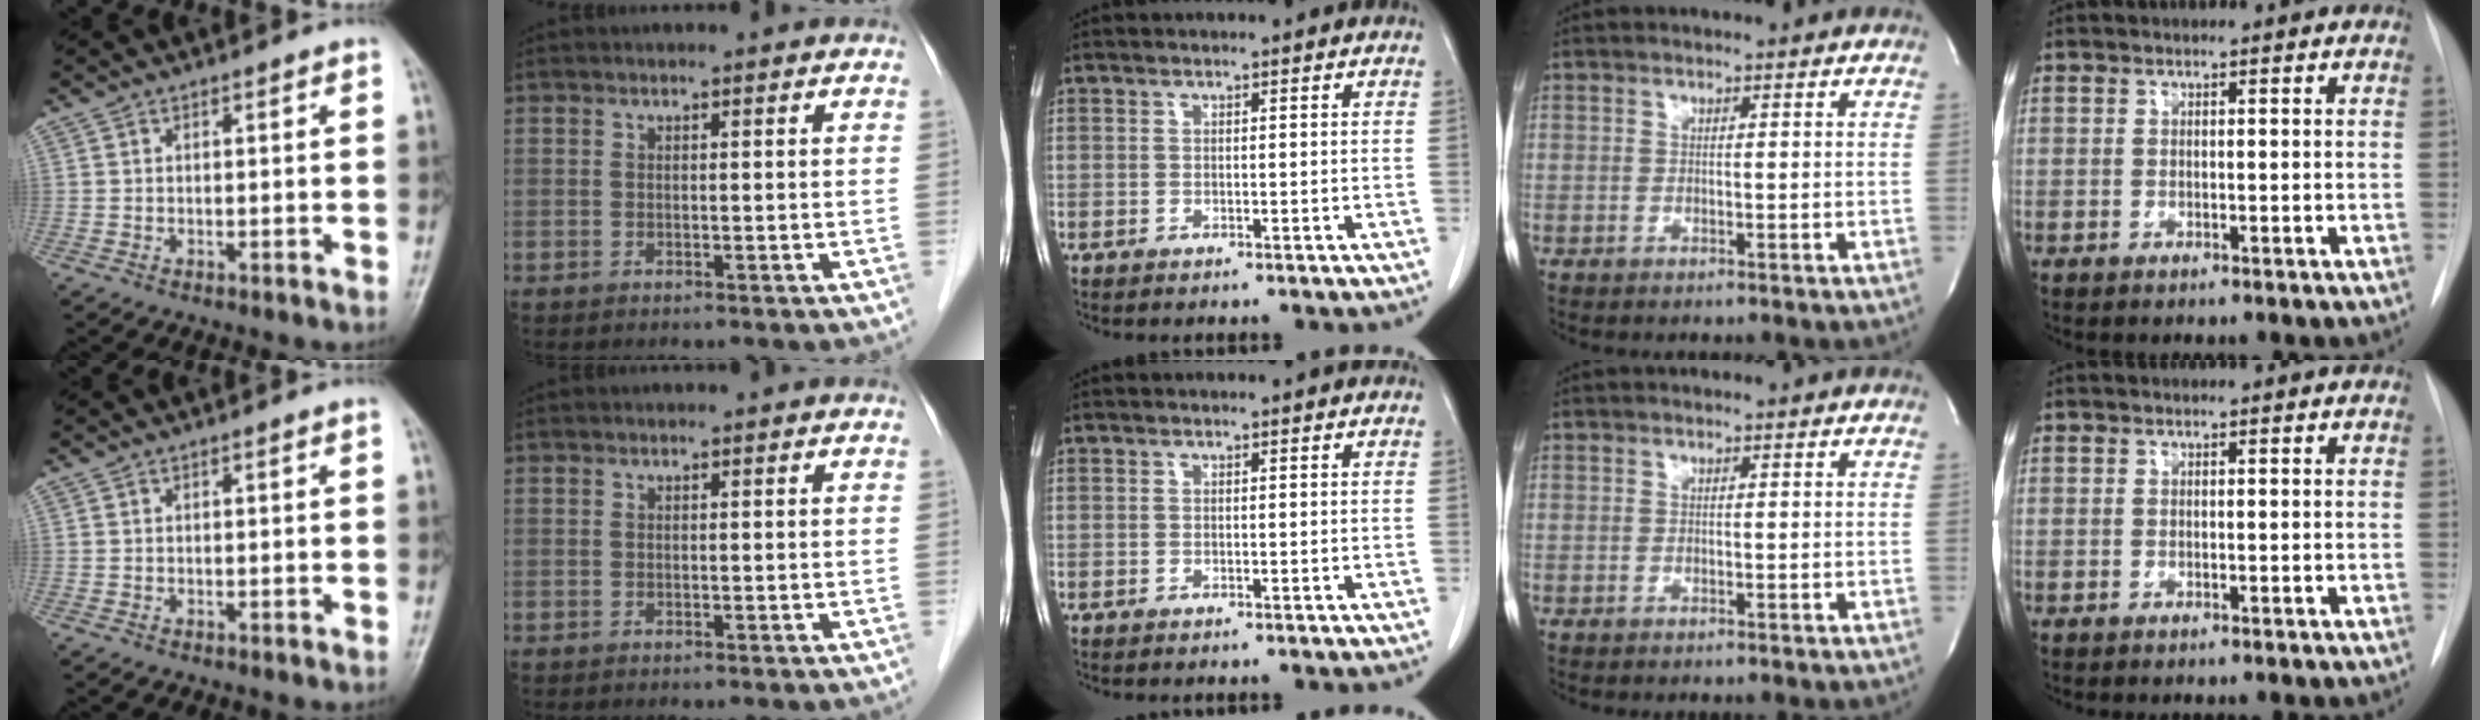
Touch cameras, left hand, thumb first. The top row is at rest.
{}